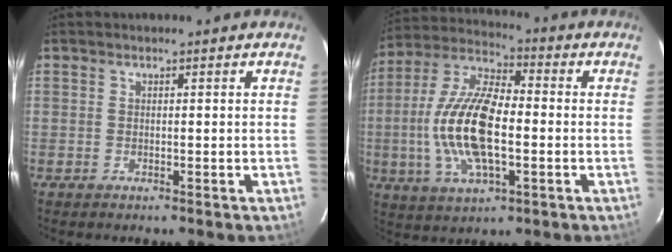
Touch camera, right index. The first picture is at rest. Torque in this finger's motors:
{"motor_torque": [2.14, 0.00, 1.05, 0.21]}